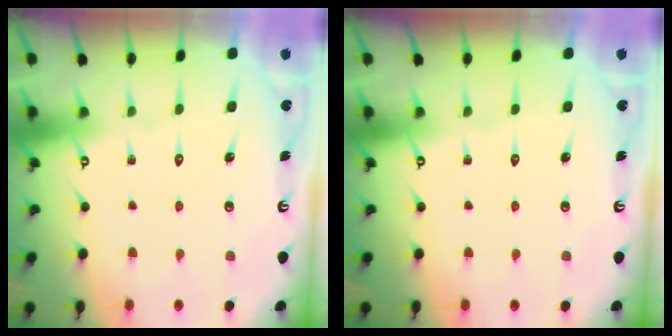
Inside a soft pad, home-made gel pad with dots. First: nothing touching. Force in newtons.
{"total": 0.0}